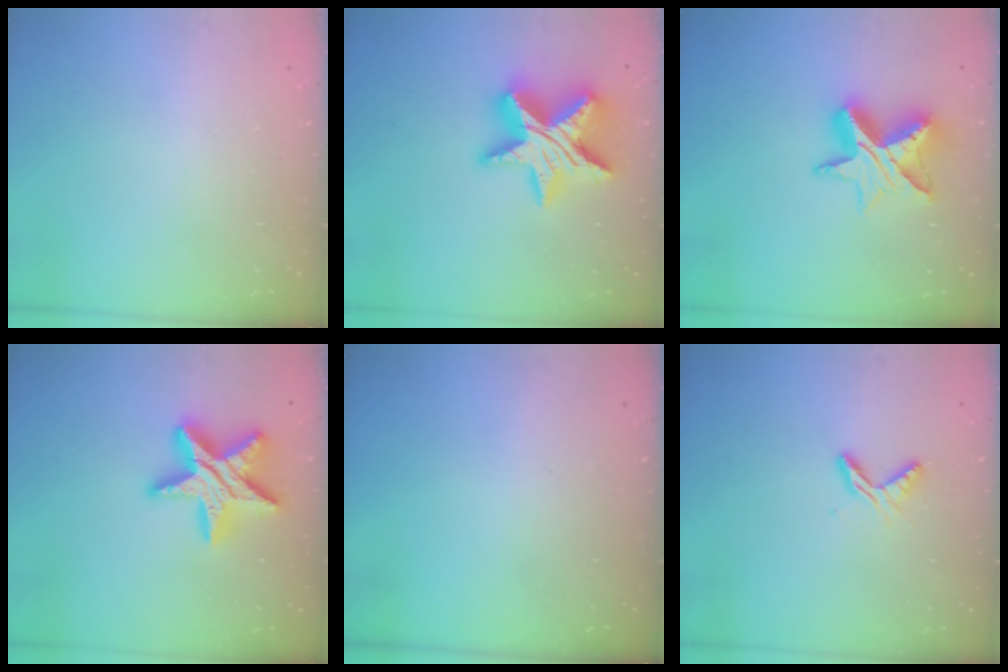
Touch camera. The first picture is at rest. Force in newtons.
{"total": 19.1, "press": 19.0, "slide": 1.1}
{"total": 12.3, "press": 12.3, "slide": 0.7}
{"total": 17.7, "press": 17.6, "slide": 1.2}
{"total": 0.0}
{"total": 6.6, "press": 6.6, "slide": 0.5}